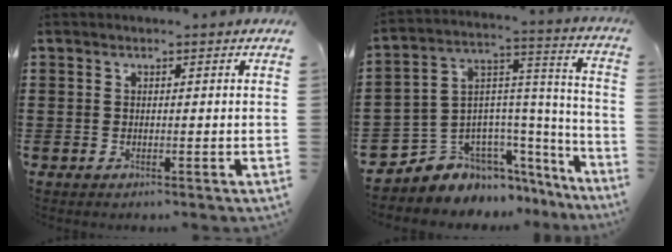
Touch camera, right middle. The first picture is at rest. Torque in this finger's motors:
{"motor_torque": [2.14, 0.00, 0.14, 0.03]}